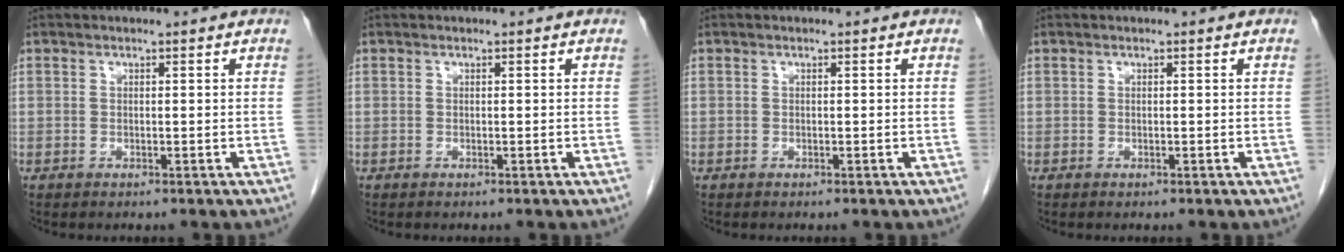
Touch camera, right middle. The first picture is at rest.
{"total": 0.0}
{"total": 0.0}
{"total": 0.0}